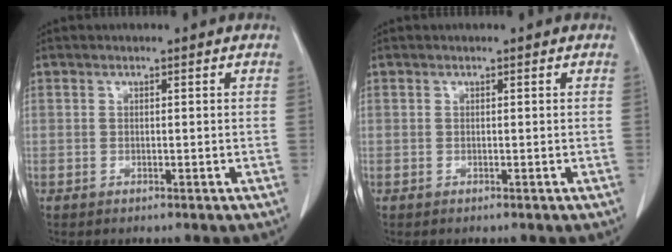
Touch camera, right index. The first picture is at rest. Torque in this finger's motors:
{"motor_torque": [0.00, 0.00, 0.00, 0.01]}